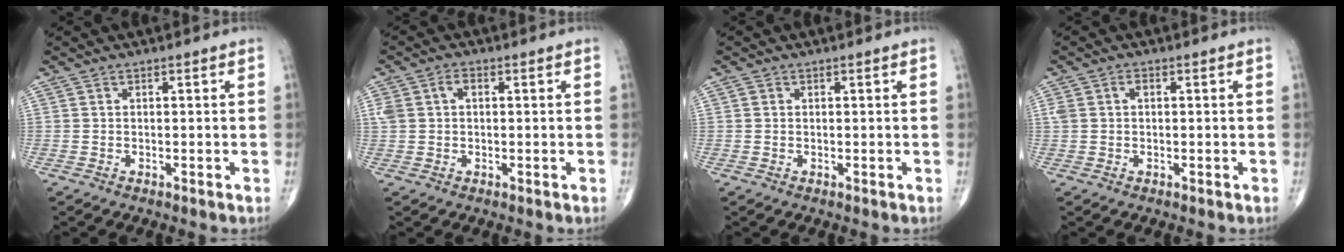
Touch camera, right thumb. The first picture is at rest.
{"total": 4.0, "force": [0.8, 2.8, 2.8], "torque": [-0.065, 0.021, 0.019]}
{"total": 0.5, "force": [0.1, 0.5, 0.2], "torque": [-0.001, 0.001, 0.002]}
{"total": 1.5, "force": [0.3, 1.0, 1.1], "torque": [-0.027, 0.013, 0.011]}